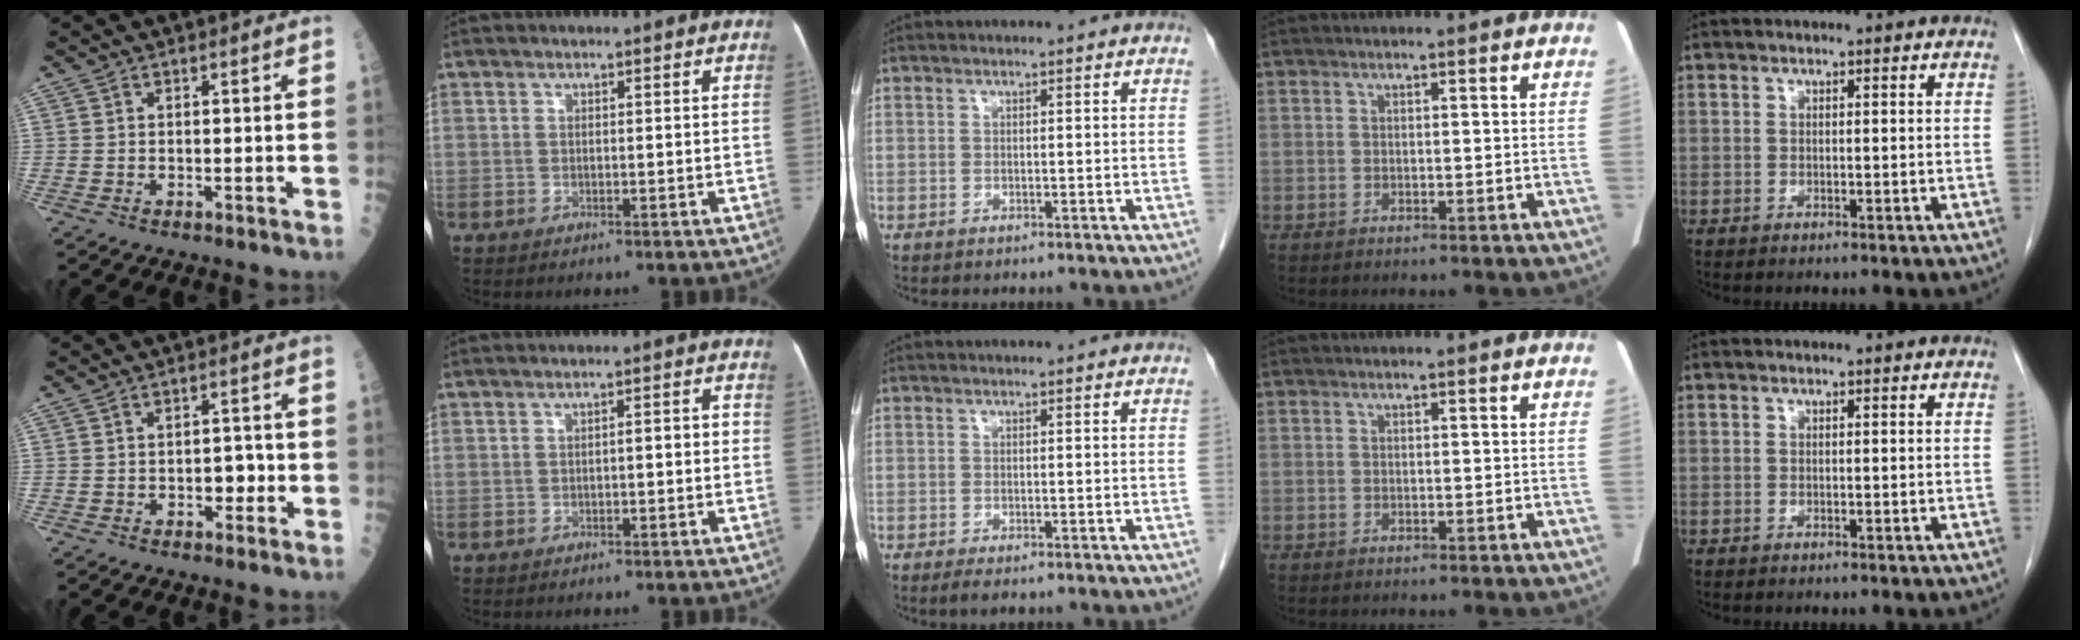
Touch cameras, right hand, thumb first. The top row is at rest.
{"thumb": {"total": 3.2, "force": [-0.8, 2.0, 2.4], "torque": [-0.016, 0.009, -0.010]}, "index": {"total": 1.9, "force": [-0.5, 0.5, 1.7], "torque": [-0.022, 0.011, -0.008]}, "middle": {"total": 1.7, "force": [-1.2, 0.5, 1.2], "torque": [-0.021, -0.005, -0.017]}}